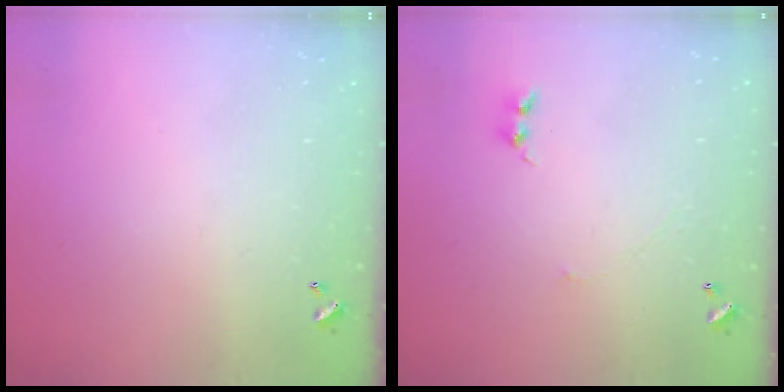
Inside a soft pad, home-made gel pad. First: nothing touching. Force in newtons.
{"total": 1.1, "press": 0.9, "slide": 0.6}